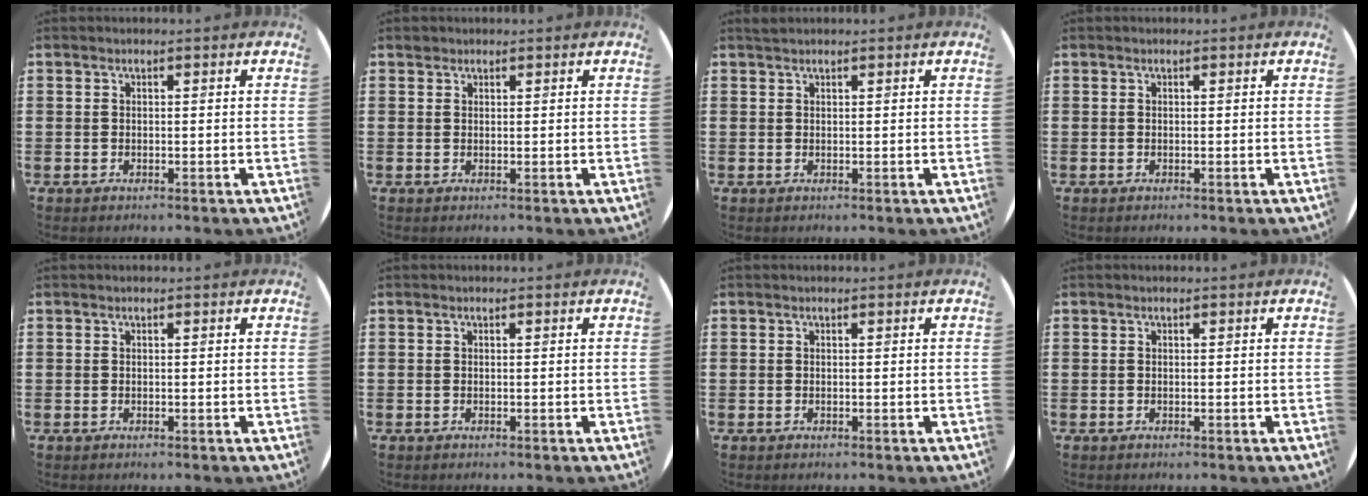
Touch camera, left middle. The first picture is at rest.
{"total": 0.7, "force": [0.6, 0.3, -0.1], "torque": [0.010, 0.000, 0.009]}
{"total": 0.6, "force": [0.6, 0.0, 0.0], "torque": [0.000, 0.002, 0.012]}
{"total": 0.0}
{"total": 0.0}
{"total": 0.0}
{"total": 0.0}
{"total": 0.0}